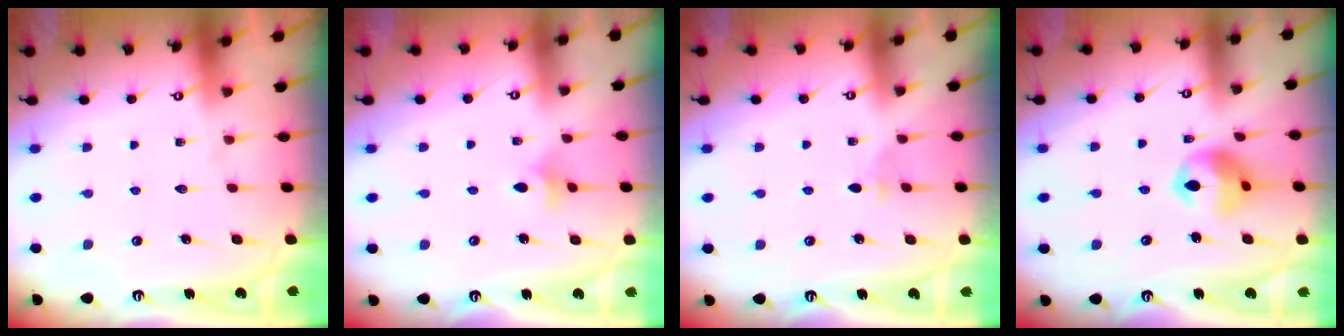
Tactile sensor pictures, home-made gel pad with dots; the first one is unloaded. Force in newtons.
{"total": 4.0, "press": 4.0, "slide": 0.8}
{"total": 2.7, "press": 2.6, "slide": 0.7}
{"total": 11.0, "press": 10.9, "slide": 1.4}